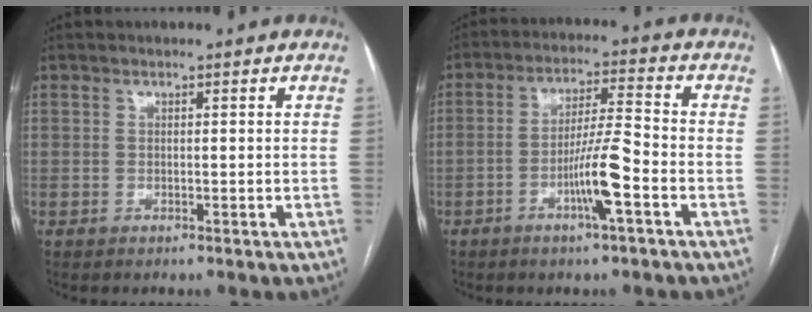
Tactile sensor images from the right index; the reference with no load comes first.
{"total": 8.1, "force": [-3.3, 0.0, 7.4], "torque": [-0.137, 0.002, -0.059]}